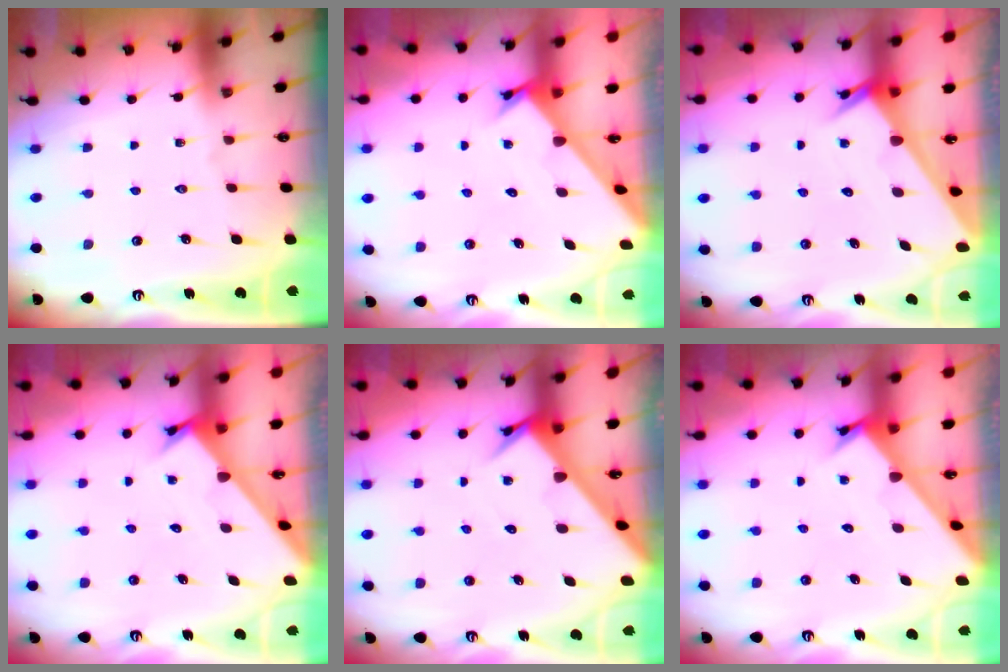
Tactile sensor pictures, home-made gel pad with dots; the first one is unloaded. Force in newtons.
{"total": 2.2, "press": 2.2, "slide": 0.2}
{"total": 2.0, "press": 2.0, "slide": 0.0}
{"total": 2.1, "press": 2.1, "slide": 0.1}
{"total": 3.5, "press": 3.5, "slide": 0.3}
{"total": 2.2, "press": 2.2, "slide": 0.1}